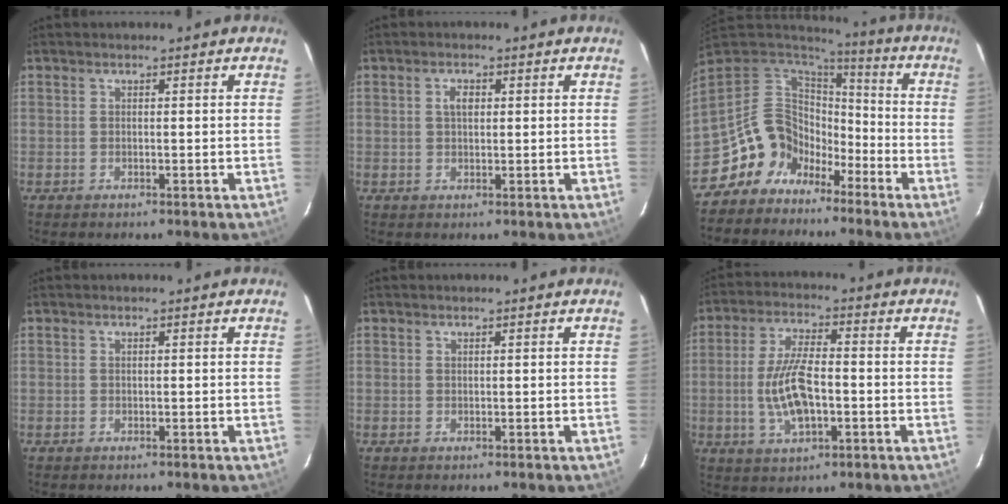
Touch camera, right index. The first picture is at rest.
{"total": 2.3, "force": [0.6, 1.4, 1.7], "torque": [-0.030, 0.006, 0.010]}
{"total": 12.8, "force": [-8.3, 9.0, 3.7], "torque": [-0.091, 0.026, -0.148]}
{"total": 0.0}
{"total": 0.0}
{"total": 10.3, "force": [-1.9, 4.1, 9.2], "torque": [-0.187, -0.001, -0.032]}